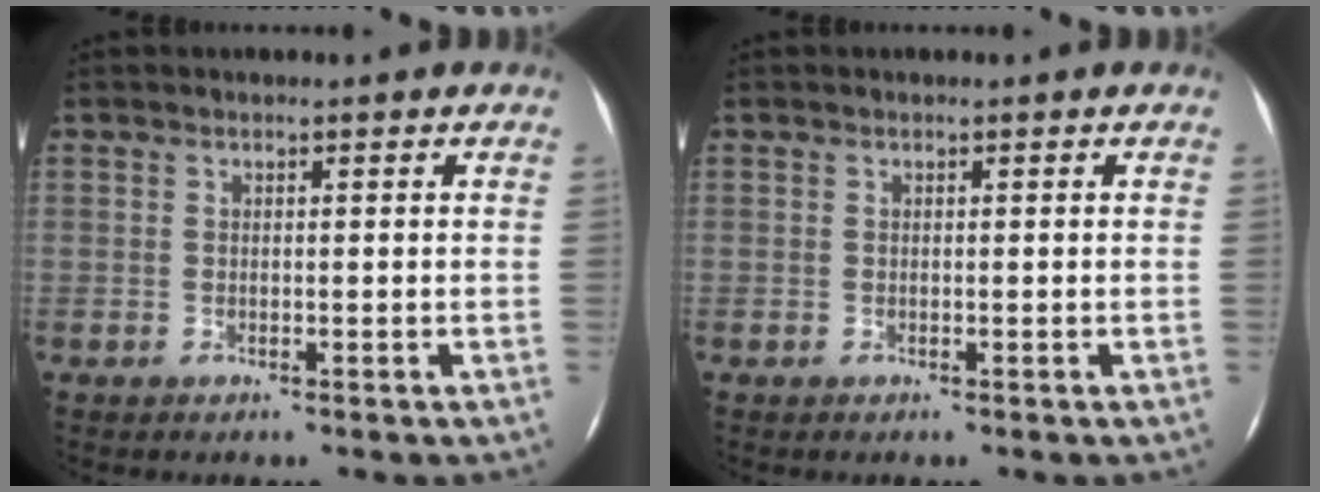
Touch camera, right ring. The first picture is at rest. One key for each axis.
{"total": 0.0}